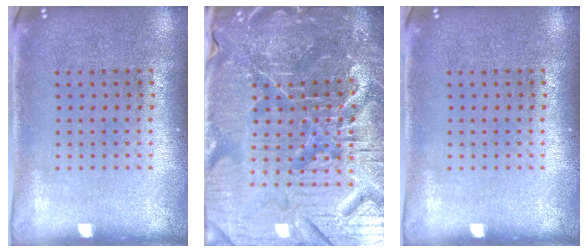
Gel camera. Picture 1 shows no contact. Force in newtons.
{"total": 7.2, "press": 6.4, "slide": 3.4}
{"total": 0.0}